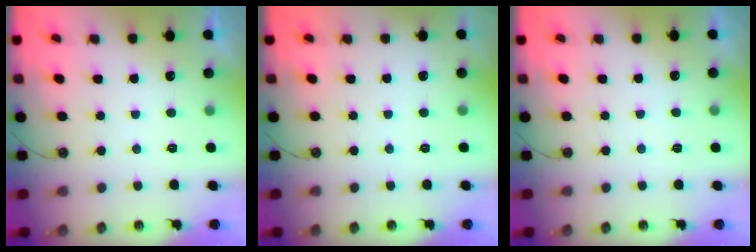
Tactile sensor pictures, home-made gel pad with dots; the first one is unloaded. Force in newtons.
{"total": 2.5, "press": 2.5, "slide": 0.3}
{"total": 1.8, "press": 1.8, "slide": 0.4}